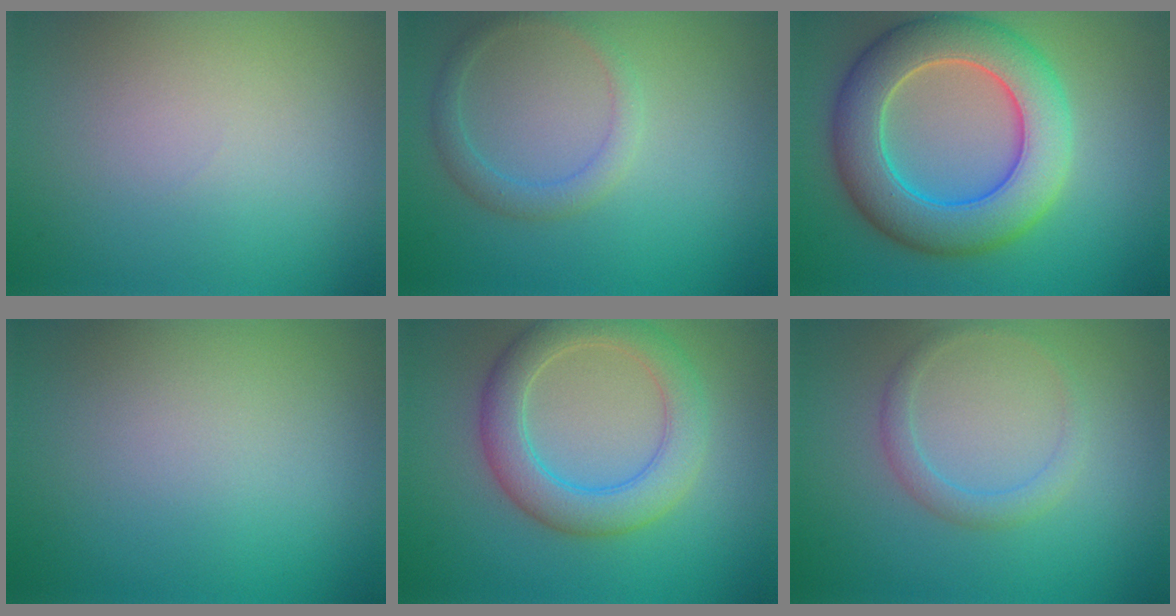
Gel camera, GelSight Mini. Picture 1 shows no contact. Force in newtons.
{"total": 2.0, "press": 2.0, "slide": 0.1}
{"total": 9.1, "press": 9.1, "slide": 0.5}
{"total": 0.0}
{"total": 5.2, "press": 5.2, "slide": 0.3}
{"total": 1.8, "press": 1.8, "slide": 0.0}